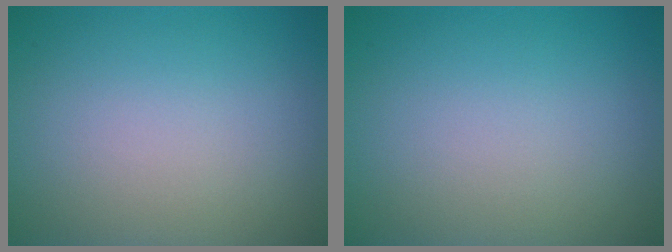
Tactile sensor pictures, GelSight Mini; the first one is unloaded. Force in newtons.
{"total": 0.0}